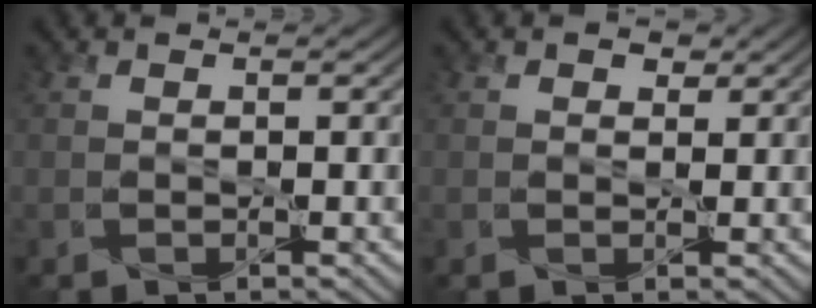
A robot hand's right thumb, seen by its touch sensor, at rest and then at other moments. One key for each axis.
{"total": 1.3, "fx": 0.8, "fy": 0.9, "fz": 0.6, "tx": -0.009, "ty": -0.003, "tz": 0.012}